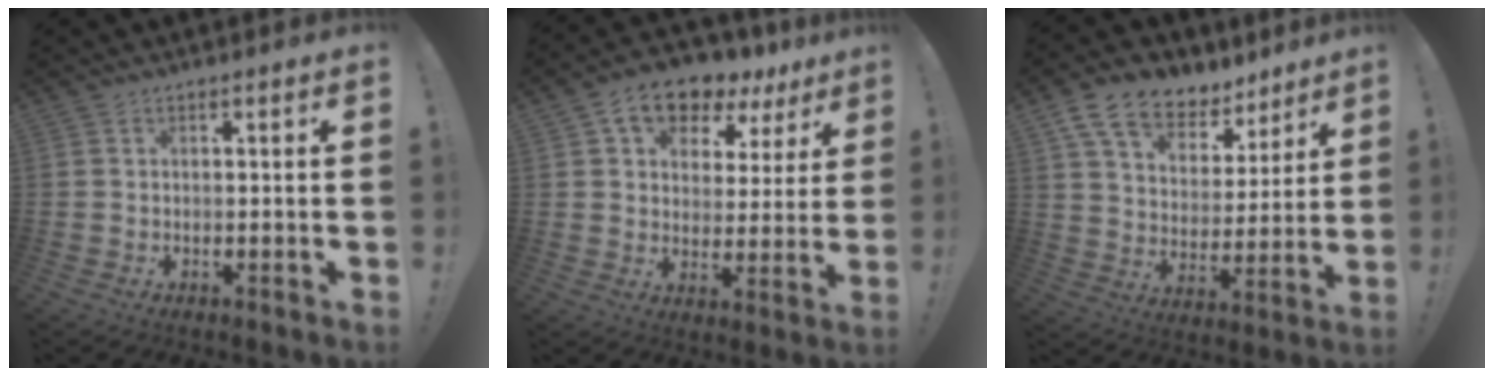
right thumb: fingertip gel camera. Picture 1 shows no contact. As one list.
[{"total": 10.7, "force": [7.0, 6.5, 4.9], "torque": [-0.083, -0.044, 0.130]}, {"total": 13.4, "force": [9.5, 7.6, 5.6], "torque": [-0.104, -0.063, 0.176]}]